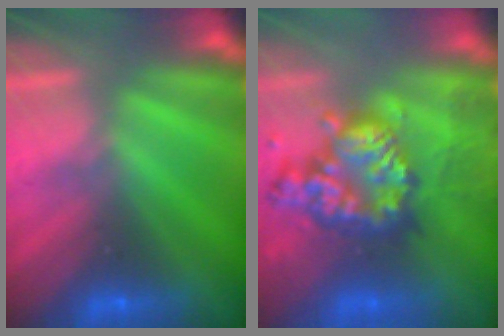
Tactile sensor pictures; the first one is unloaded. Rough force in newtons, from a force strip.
{"total": 7.3}